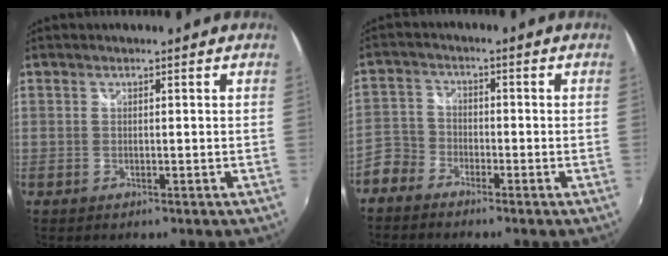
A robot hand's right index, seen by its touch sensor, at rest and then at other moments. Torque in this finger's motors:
{"motor_torque": [-0.23, 0.02, -0.33, -0.15]}